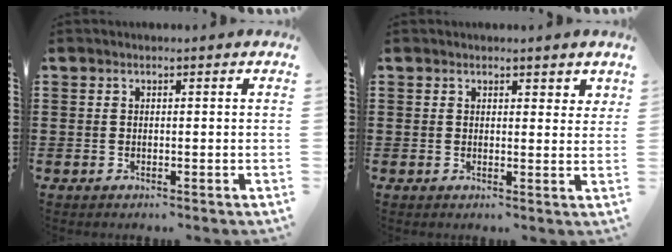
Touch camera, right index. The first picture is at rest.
{"total": 1.6, "force": [1.4, 0.8, 0.3], "torque": [0.000, 0.003, 0.025]}